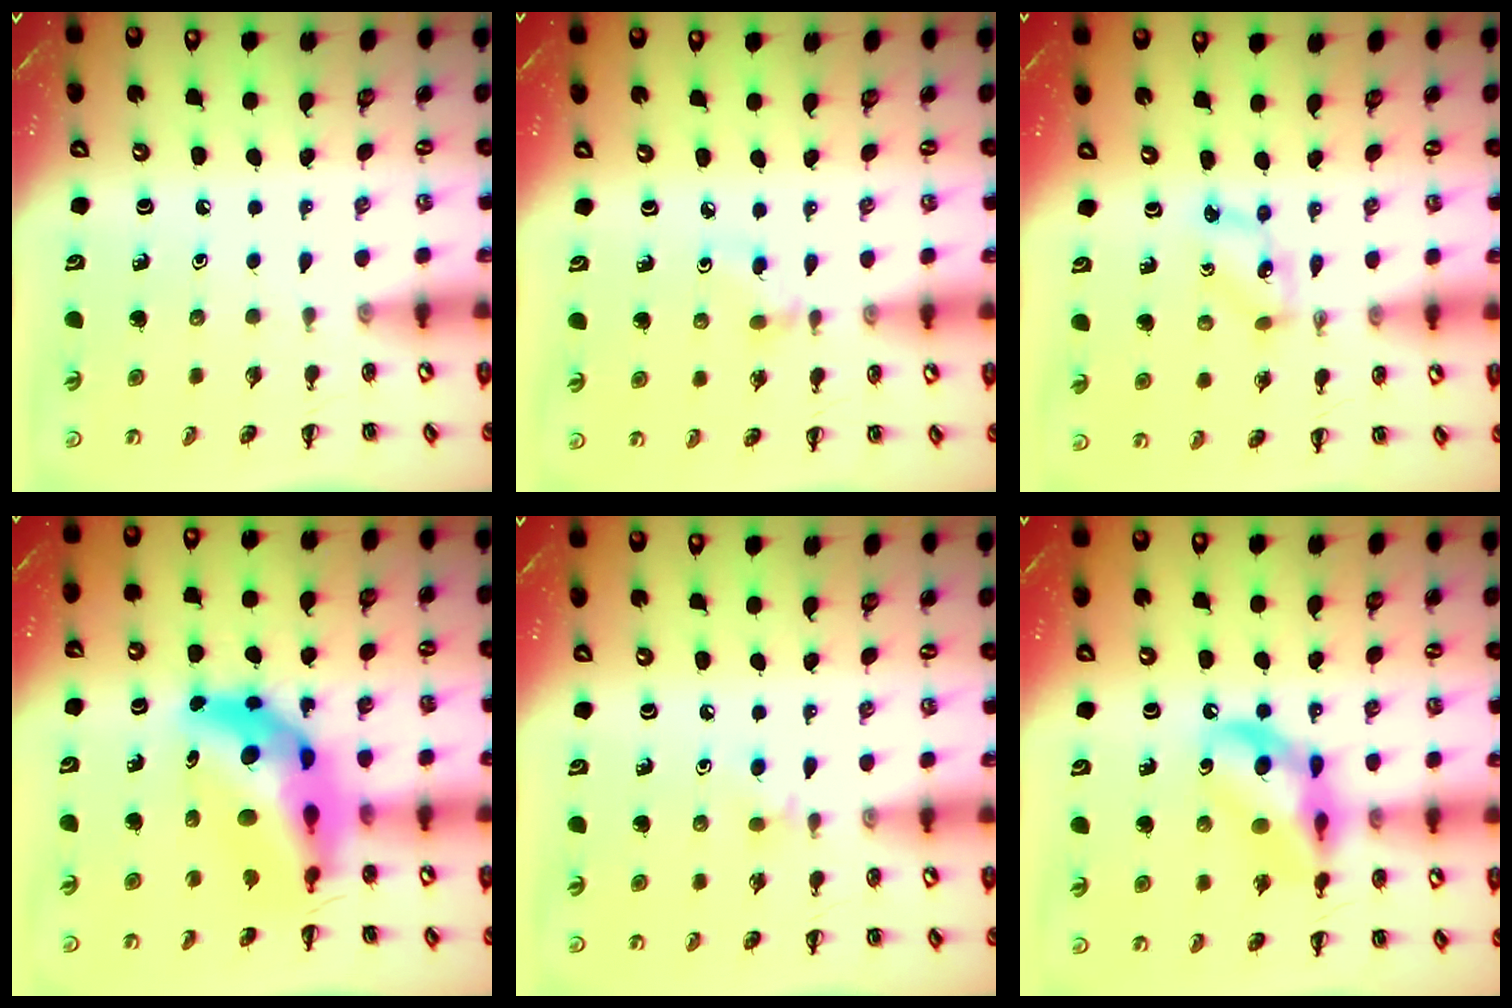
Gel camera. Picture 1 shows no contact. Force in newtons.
{"total": 3.0, "press": 2.8, "slide": 1.2}
{"total": 2.5, "press": 2.5, "slide": 0.6}
{"total": 13.8, "press": 13.1, "slide": 4.3}
{"total": 3.5, "press": 3.2, "slide": 1.5}
{"total": 13.3, "press": 12.9, "slide": 3.0}